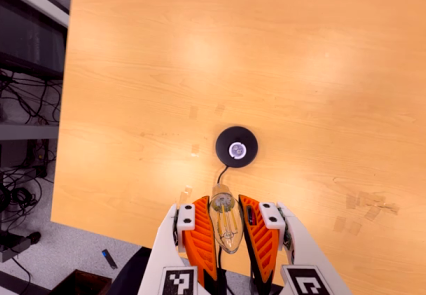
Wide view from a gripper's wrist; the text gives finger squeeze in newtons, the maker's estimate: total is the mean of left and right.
{"total": 21.6, "left": 24.3, "right": 18.9}